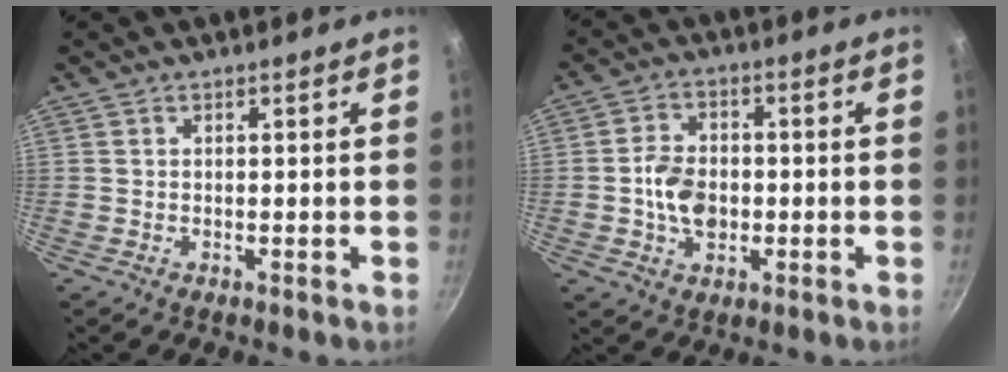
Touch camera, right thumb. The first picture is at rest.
{"total": 7.9, "force": [-1.0, 5.6, 5.5], "torque": [-0.081, 0.010, -0.018]}